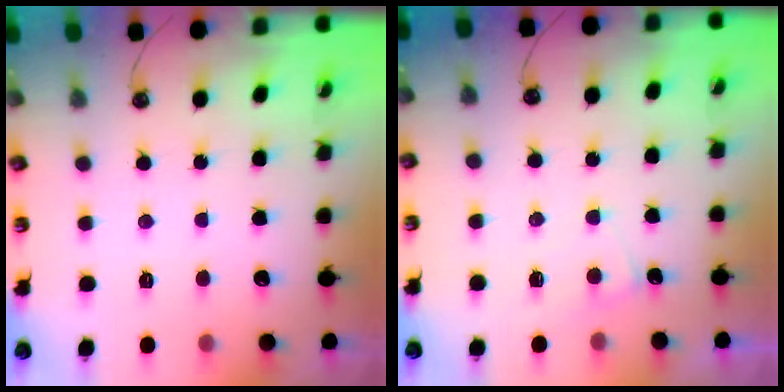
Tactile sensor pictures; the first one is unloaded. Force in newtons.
{"total": 1.0, "press": 0.9, "slide": 0.4}